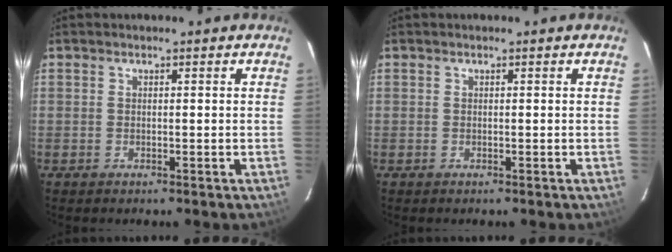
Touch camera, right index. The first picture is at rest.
{"total": 0.0}